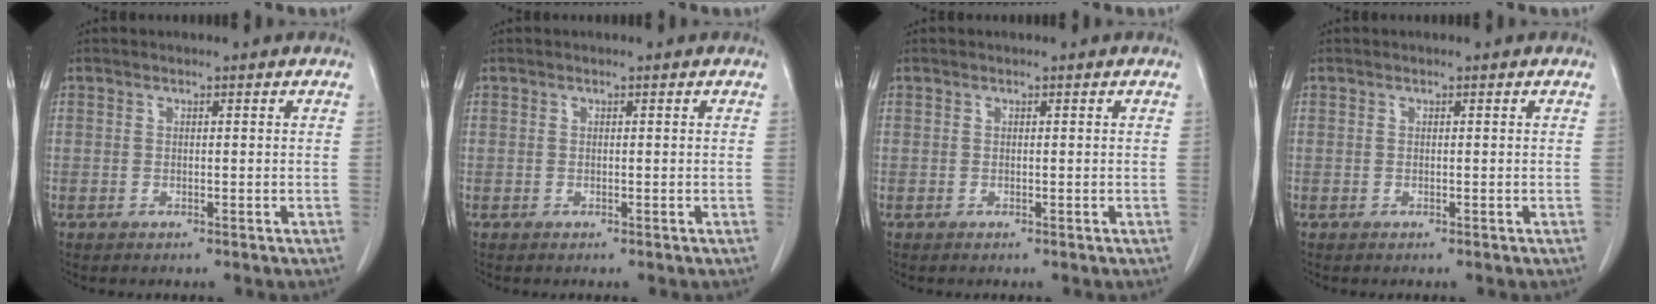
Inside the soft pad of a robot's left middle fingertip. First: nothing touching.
{"total": 0.0}
{"total": 0.0}
{"total": 0.0}